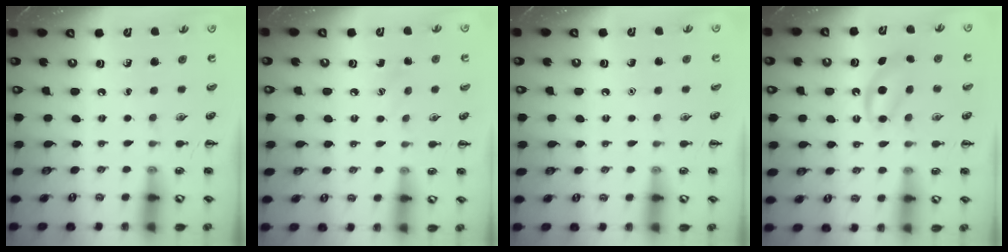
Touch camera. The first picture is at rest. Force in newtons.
{"total": 4.9, "press": 4.7, "slide": 1.3}
{"total": 1.6, "press": 1.6, "slide": 0.1}
{"total": 5.1, "press": 5.0, "slide": 1.1}